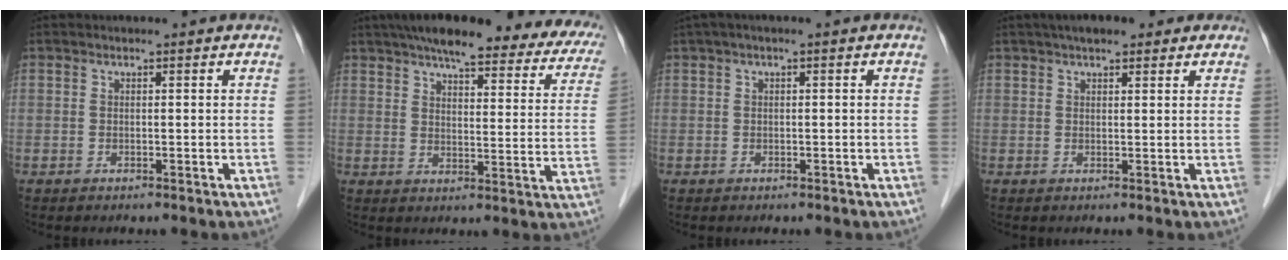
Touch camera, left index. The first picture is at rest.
{"total": 25.2, "force": [20.2, 5.9, 13.8], "torque": [-0.182, 0.016, 0.233]}
{"total": 1.4, "force": [0.3, 0.2, 1.4], "torque": [-0.033, 0.012, 0.007]}
{"total": 6.4, "force": [4.7, 2.3, 3.7], "torque": [-0.045, 0.033, 0.066]}